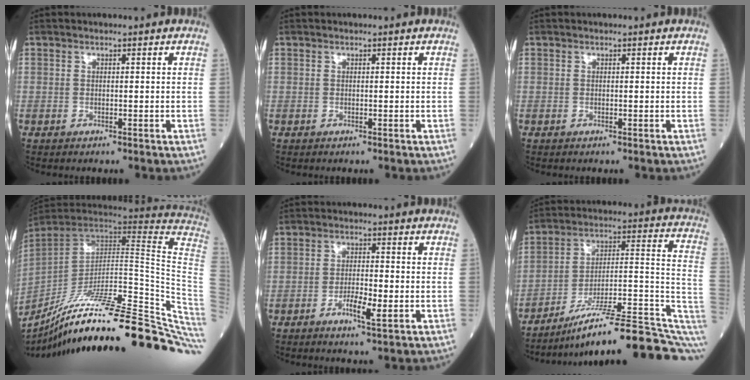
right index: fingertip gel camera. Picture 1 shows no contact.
{"total": 0.0}
{"total": 0.0}
{"total": 38.0, "force": [-29.0, 2.1, 24.4], "torque": [-0.245, -0.049, -0.412]}
{"total": 4.3, "force": [-1.6, 0.7, 3.9], "torque": [-0.067, -0.002, -0.027]}
{"total": 21.6, "force": [-14.3, 2.7, 16.0], "torque": [-0.163, 0.039, -0.218]}